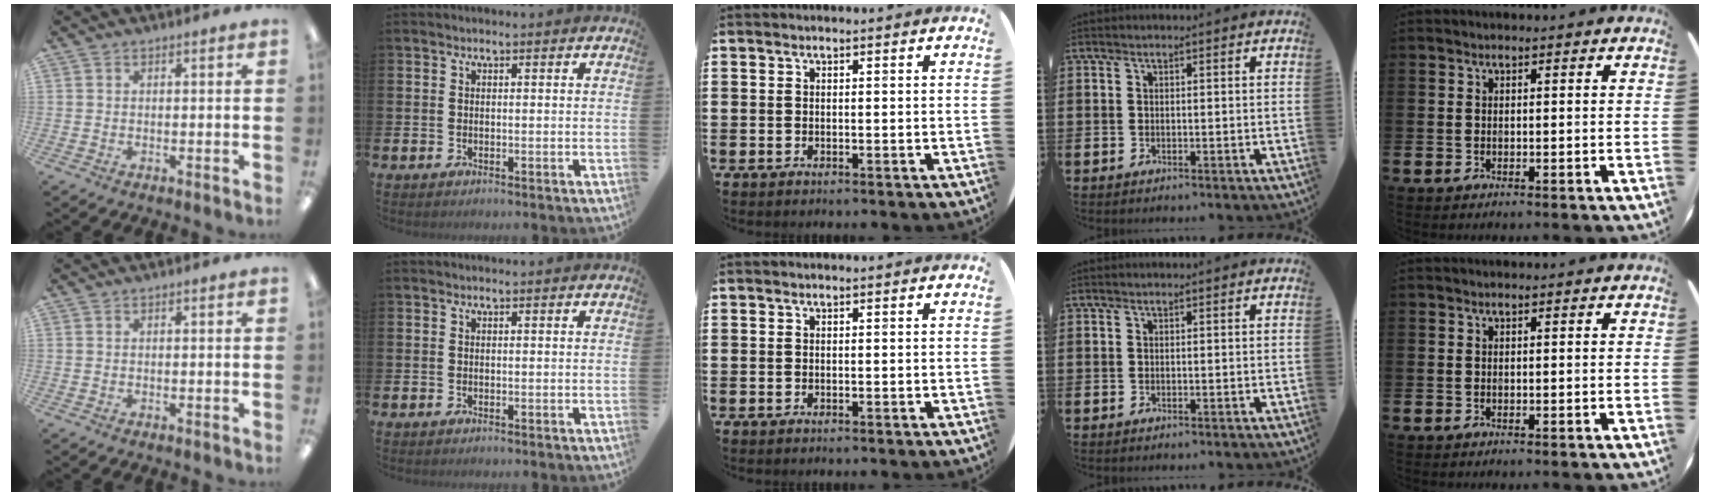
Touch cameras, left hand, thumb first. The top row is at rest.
{}